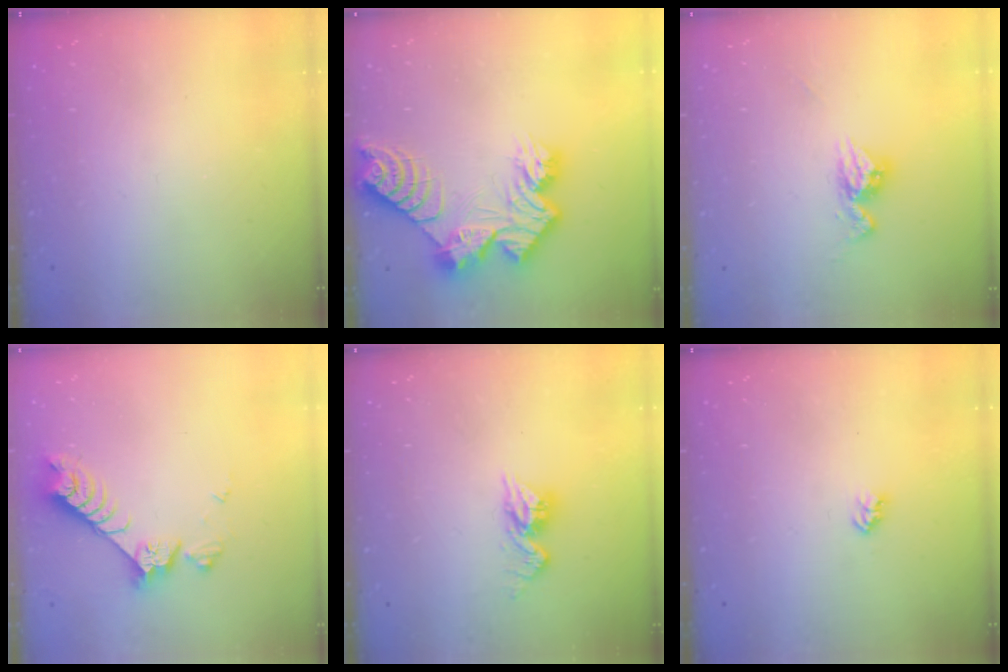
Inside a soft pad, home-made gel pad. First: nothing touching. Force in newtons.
{"total": 13.4, "press": 13.4, "slide": 1.1}
{"total": 8.7, "press": 8.6, "slide": 0.7}
{"total": 7.4, "press": 7.3, "slide": 1.1}
{"total": 8.9, "press": 8.9, "slide": 0.6}
{"total": 2.7, "press": 2.7, "slide": 0.4}